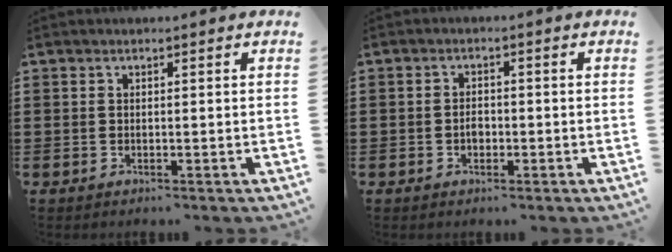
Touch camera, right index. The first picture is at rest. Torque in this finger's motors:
{"motor_torque": [0.04, 2.10, 0.04, 0.00]}